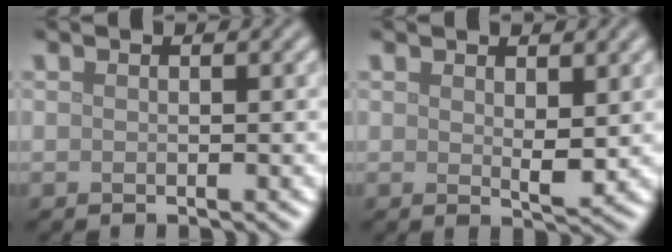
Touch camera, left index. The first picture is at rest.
{"total": 1.9, "force": [0.7, 0.7, 1.6], "torque": [-0.027, -0.006, 0.015]}